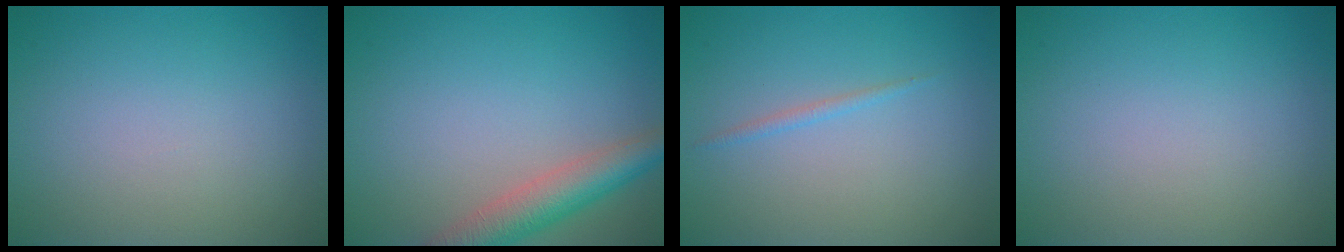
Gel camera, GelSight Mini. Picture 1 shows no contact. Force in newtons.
{"total": 4.5, "press": 4.5, "slide": 0.2}
{"total": 0.8, "press": 0.8, "slide": 0.1}
{"total": 0.0}